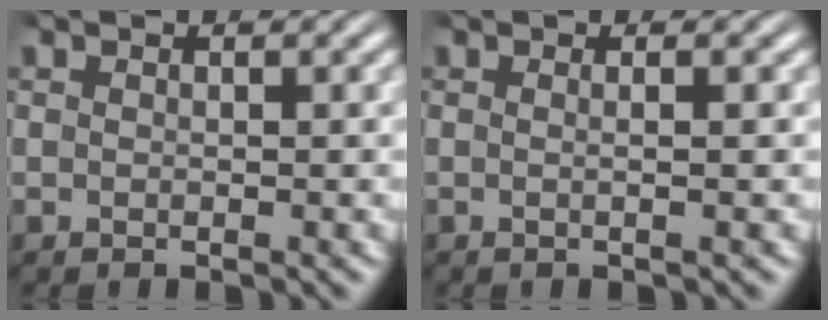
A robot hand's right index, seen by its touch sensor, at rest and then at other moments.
{"total": 1.3, "force": [-0.1, -0.4, 1.2], "torque": [-0.023, 0.001, -0.006]}